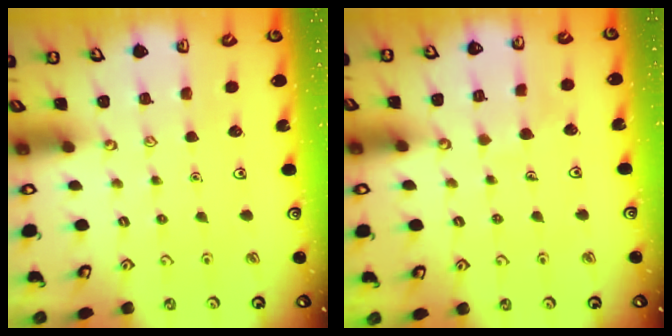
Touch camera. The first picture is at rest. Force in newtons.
{"total": 3.6, "press": 3.6, "slide": 0.2}